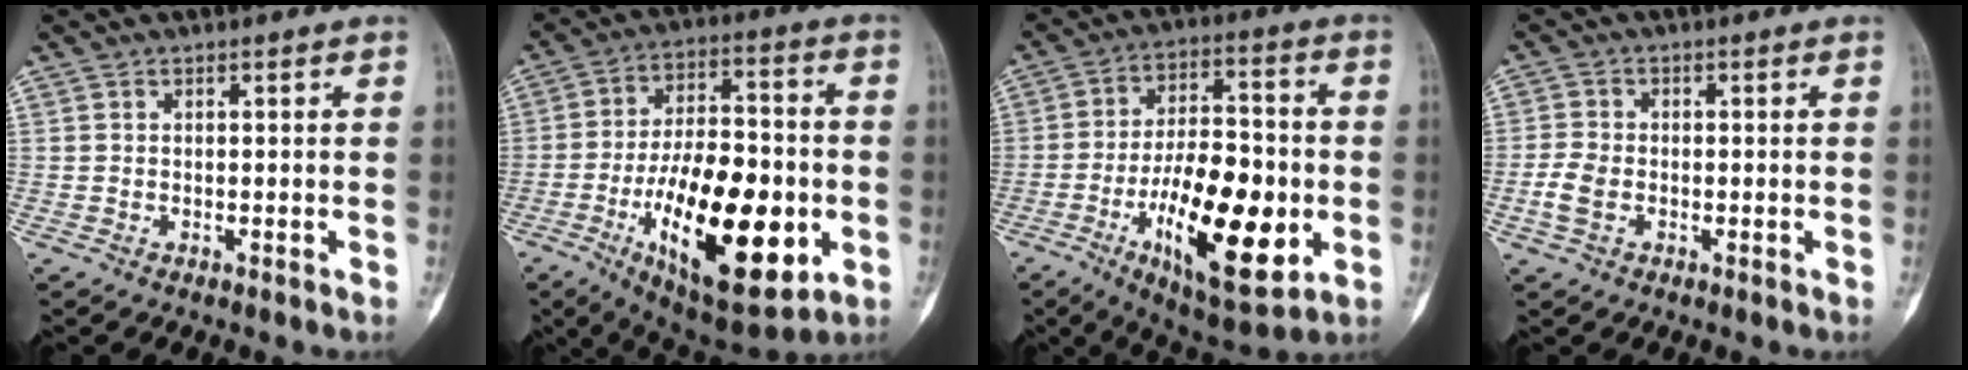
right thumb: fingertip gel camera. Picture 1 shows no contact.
{"total": 25.7, "force": [-6.9, 11.2, 22.0], "torque": [-0.359, 0.010, -0.094]}
{"total": 22.0, "force": [-5.6, 9.1, 19.2], "torque": [-0.291, 0.013, -0.081]}
{"total": 4.2, "force": [-1.3, 2.9, 2.8], "torque": [-0.067, 0.011, -0.026]}